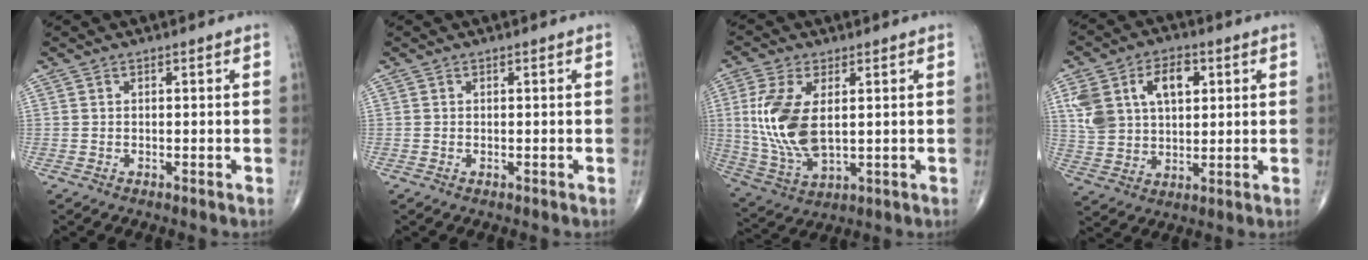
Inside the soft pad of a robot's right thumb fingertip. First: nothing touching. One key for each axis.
{"total": 0.0}
{"total": 13.4, "fx": 1.7, "fy": 6.9, "fz": 11.4, "tx": -0.244, "ty": -0.012, "tz": 0.046}
{"total": 14.0, "fx": 4.4, "fy": 9.1, "fz": 9.6, "tx": -0.150, "ty": 0.003, "tz": 0.087}